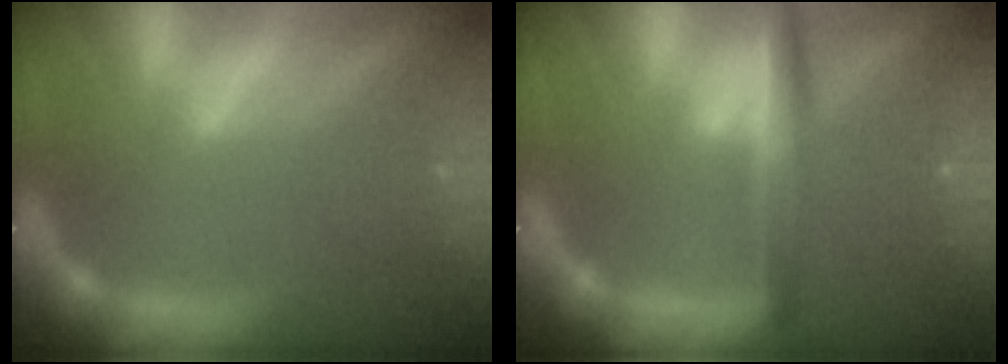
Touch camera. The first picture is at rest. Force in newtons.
{"total": 4.0}